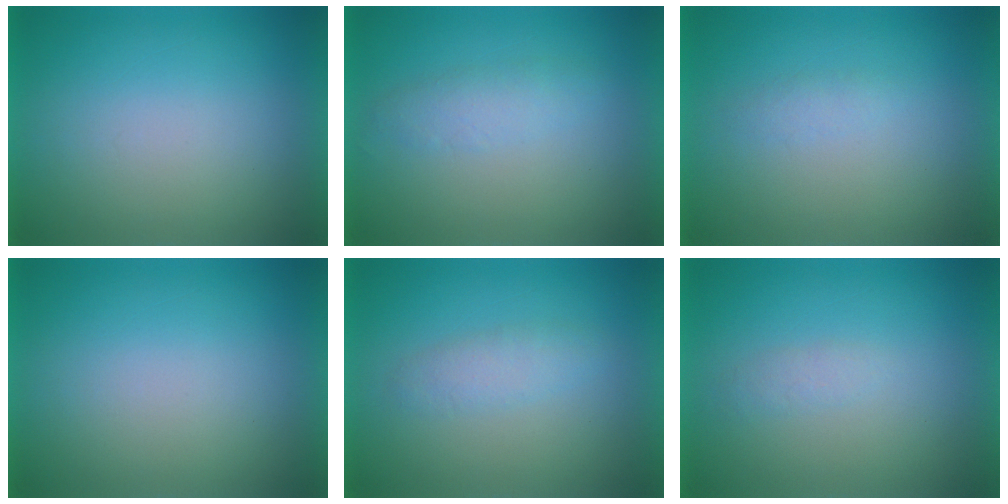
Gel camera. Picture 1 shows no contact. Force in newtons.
{"total": 2.5}
{"total": 1.5}
{"total": 0.0}
{"total": 2.2}
{"total": 1.4}